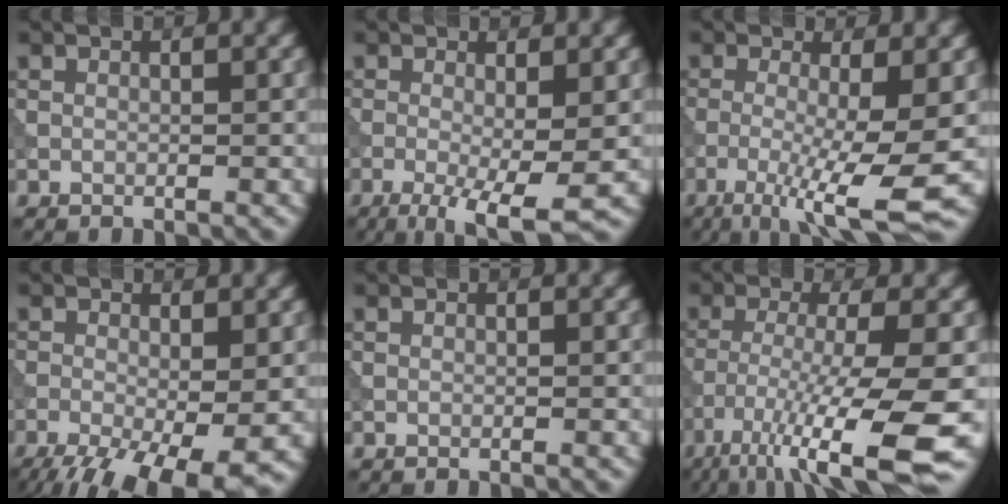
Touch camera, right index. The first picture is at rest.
{"total": 6.4, "force": [-2.2, 1.5, 5.8], "torque": [-0.104, -0.011, -0.032]}
{"total": 8.6, "force": [-2.5, 1.7, 8.0], "torque": [-0.133, -0.012, -0.042]}
{"total": 10.1, "force": [-4.7, 3.7, 8.1], "torque": [-0.132, -0.029, -0.075]}
{"total": 0.0}
{"total": 11.7, "force": [-6.0, 2.3, 9.7], "torque": [-0.171, -0.020, -0.098]}